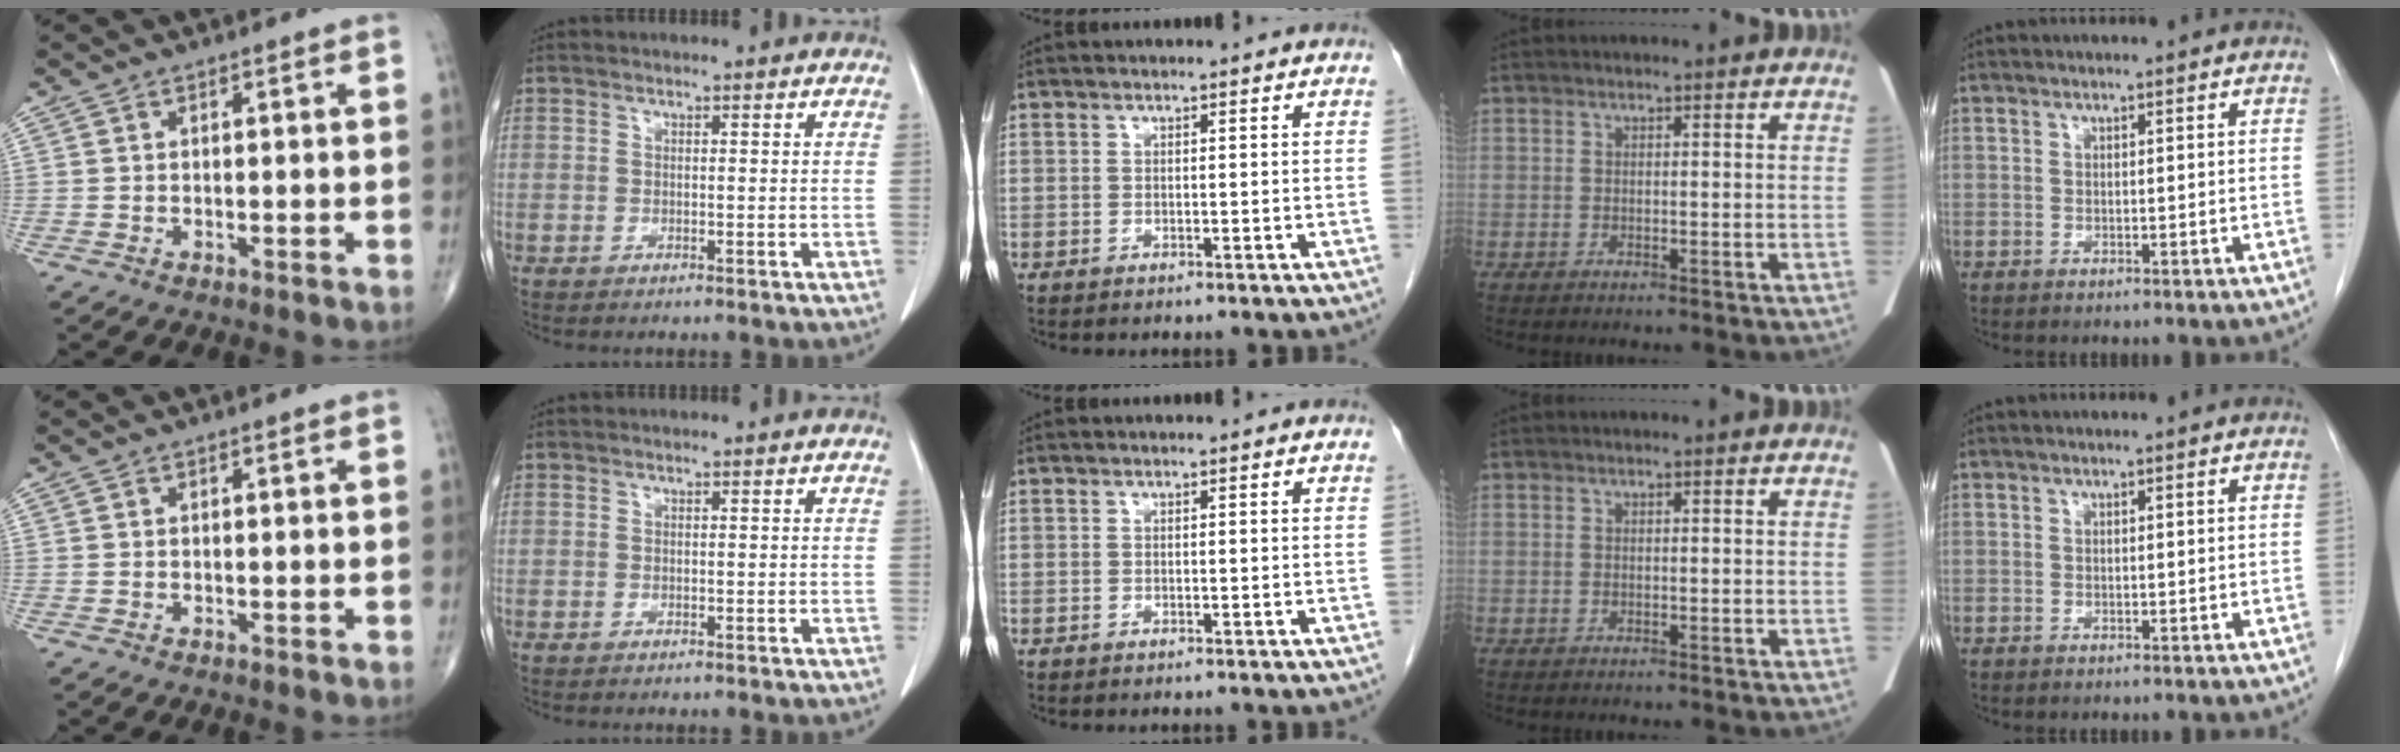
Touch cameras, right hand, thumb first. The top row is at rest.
{}